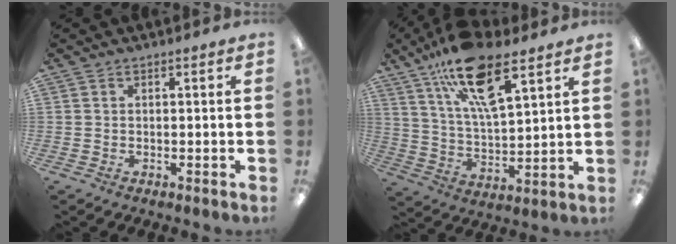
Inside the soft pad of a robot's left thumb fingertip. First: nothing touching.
{"total": 17.9, "force": [11.2, 6.4, 12.5], "torque": [-0.211, -0.050, 0.189]}